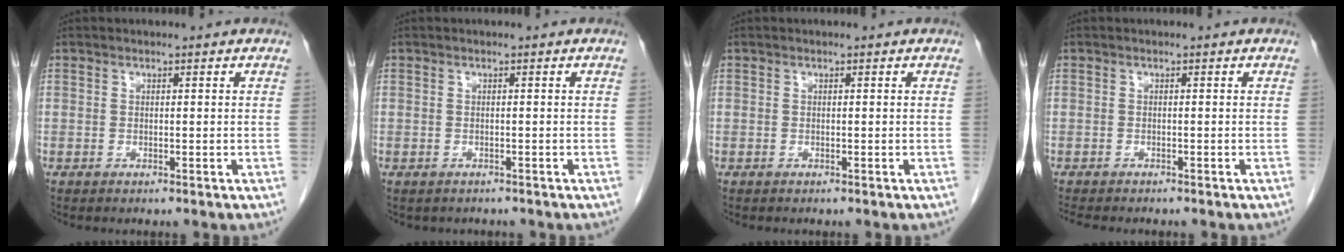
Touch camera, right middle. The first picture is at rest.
{"total": 1.6, "force": [-1.4, 0.9, 0.1], "torque": [-0.010, -0.002, -0.017]}
{"total": 0.0}
{"total": 4.5, "force": [-3.9, 1.1, 1.9], "torque": [-0.029, -0.009, -0.055]}